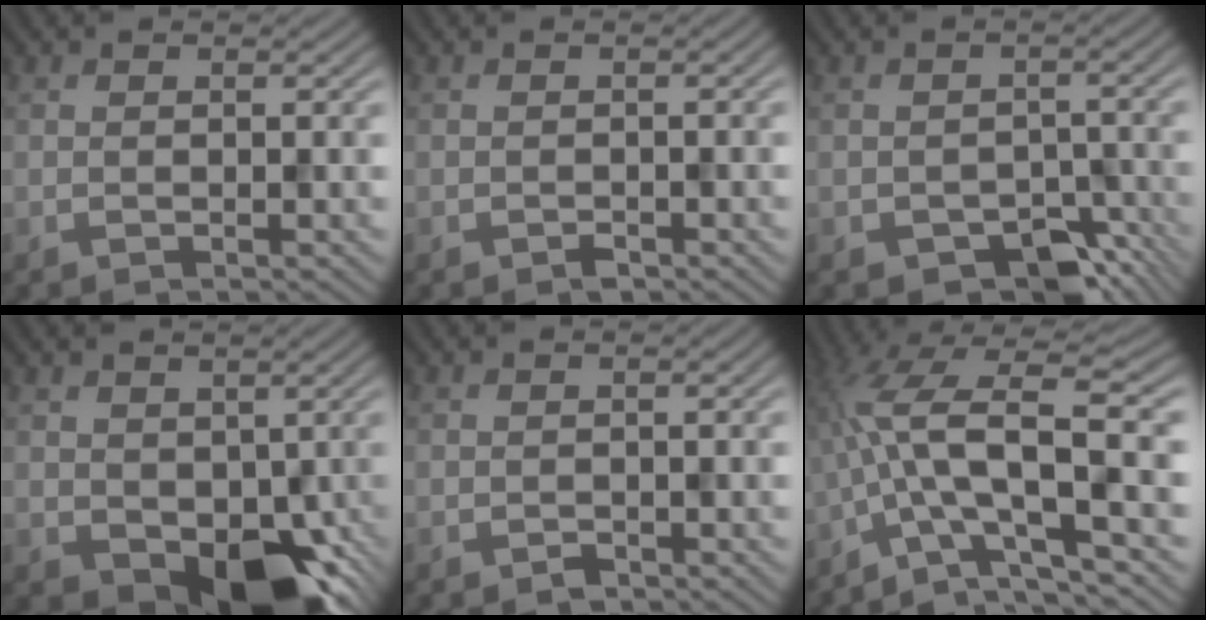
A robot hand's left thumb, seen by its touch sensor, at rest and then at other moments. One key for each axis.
{"total": 1.2, "fx": -0.8, "fy": 0.6, "fz": 0.7, "tx": -0.011, "ty": -0.001, "tz": -0.013}
{"total": 5.7, "fx": -3.4, "fy": 3.1, "fz": 3.2, "tx": -0.042, "ty": -0.014, "tz": -0.046}
{"total": 8.2, "fx": -1.8, "fy": 5.5, "fz": 5.8, "tx": -0.089, "ty": -0.027, "tz": -0.014}
{"total": 1.2, "fx": -0.9, "fy": 0.6, "fz": 0.6, "tx": -0.010, "ty": -0.001, "tz": -0.015}
{"total": 13.2, "fx": -1.9, "fy": 3.6, "fz": 12.6, "tx": -0.248, "ty": 0.013, "tz": -0.036}